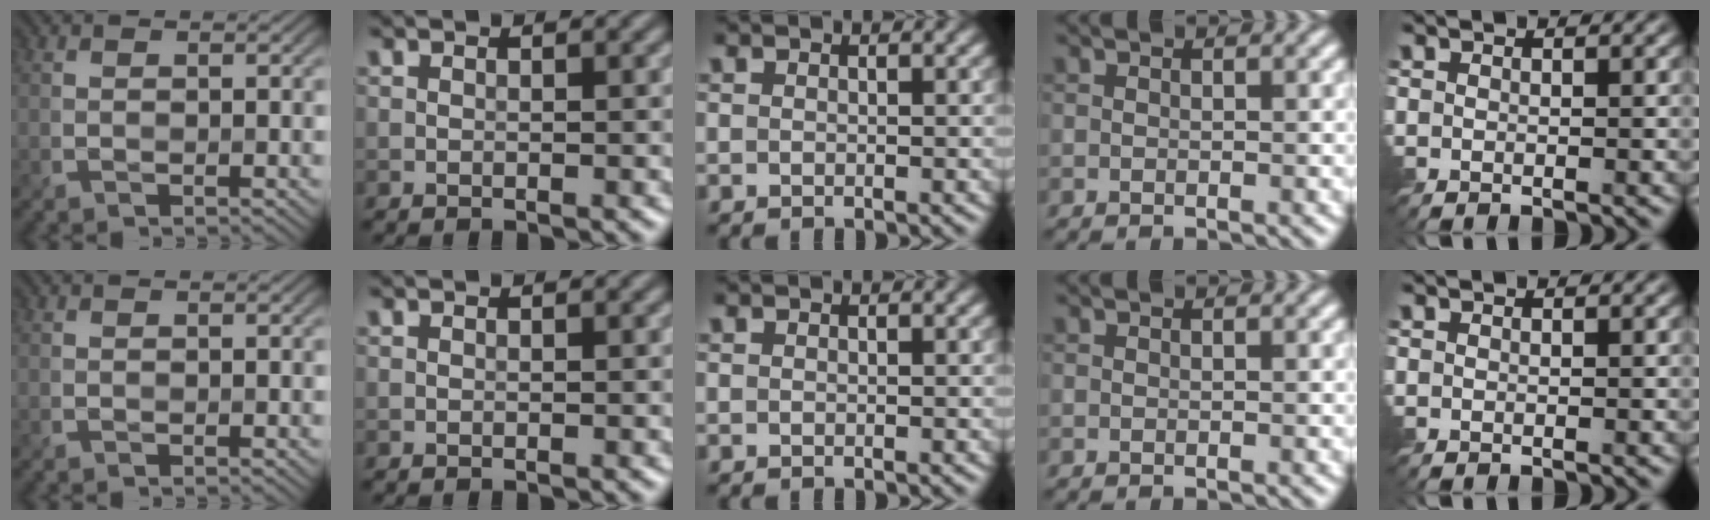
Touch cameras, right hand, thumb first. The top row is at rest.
{}